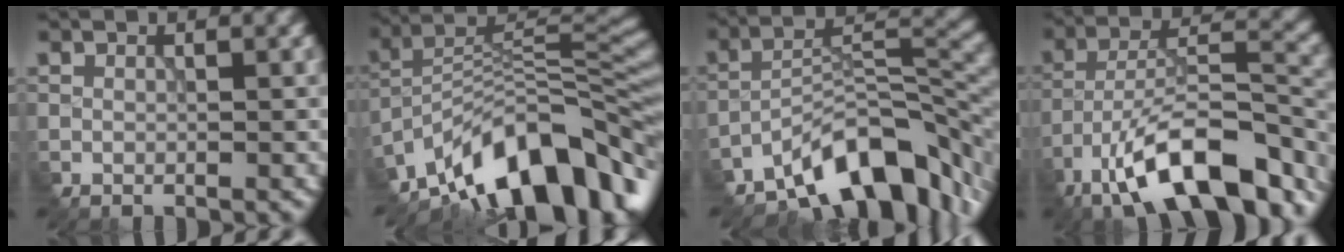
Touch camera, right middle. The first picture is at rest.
{"total": 13.3, "force": [-9.2, 5.4, 8.0], "torque": [-0.121, 0.033, -0.161]}
{"total": 10.0, "force": [-7.0, 3.8, 6.0], "torque": [-0.085, 0.008, -0.134]}
{"total": 13.3, "force": [-9.2, 4.5, 8.4], "torque": [-0.137, 0.013, -0.159]}